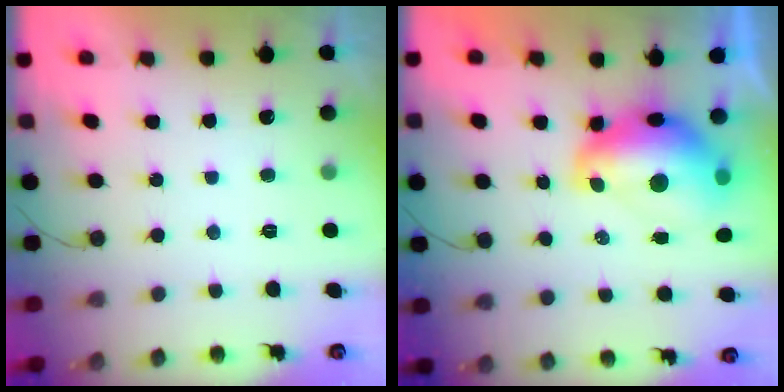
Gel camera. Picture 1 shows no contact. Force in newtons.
{"total": 12.0, "press": 11.9, "slide": 1.0}